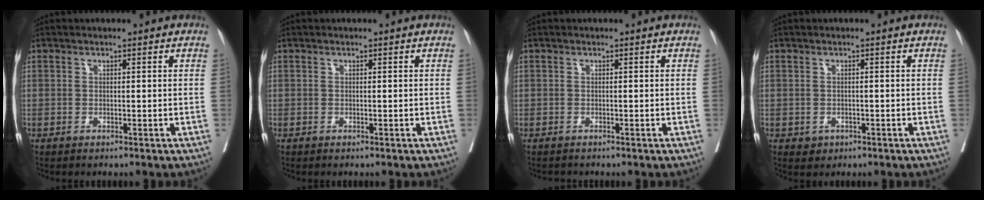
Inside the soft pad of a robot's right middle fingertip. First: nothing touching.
{"total": 0.0}
{"total": 0.6, "force": [-0.5, 0.3, -0.1], "torque": [-0.010, -0.001, -0.011]}
{"total": 1.4, "force": [-0.6, 1.2, 0.4], "torque": [-0.008, 0.001, -0.001]}